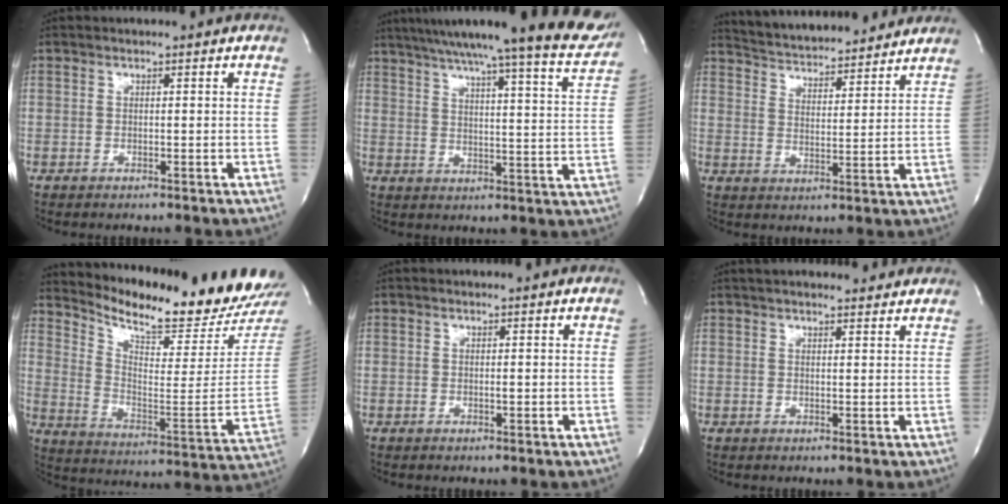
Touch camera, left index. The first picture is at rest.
{"total": 21.7, "force": [18.8, 0.6, 10.8], "torque": [-0.155, -0.044, 0.234]}
{"total": 15.1, "force": [14.2, 2.3, 4.5], "torque": [-0.073, 0.013, 0.208]}
{"total": 19.6, "force": [18.5, 1.1, 6.4], "torque": [-0.125, -0.100, 0.255]}
{"total": 0.6, "force": [-0.5, 0.0, 0.3], "torque": [-0.007, -0.005, -0.009]}
{"total": 9.3, "force": [8.4, 1.9, 3.5], "torque": [-0.046, 0.020, 0.102]}